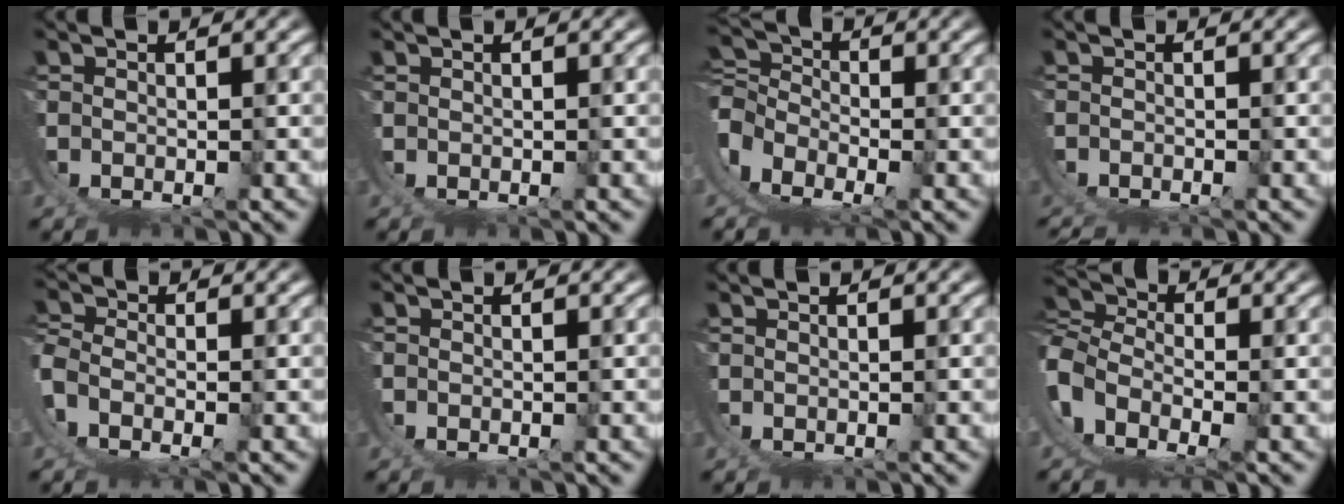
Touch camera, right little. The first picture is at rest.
{"total": 0.0}
{"total": 7.7, "force": [-1.9, 6.4, 3.8], "torque": [-0.103, -0.037, -0.031]}
{"total": 2.9, "force": [-2.2, 1.7, 0.6], "torque": [-0.018, -0.009, -0.036]}
{"total": 3.0, "force": [-1.5, 1.3, 2.2], "torque": [-0.055, -0.018, -0.021]}
{"total": 0.7, "force": [-0.4, -0.6, 0.0], "torque": [0.005, -0.003, -0.005]}
{"total": 0.0}
{"total": 8.8, "force": [-1.1, 6.9, 5.3], "torque": [-0.133, -0.026, -0.025]}